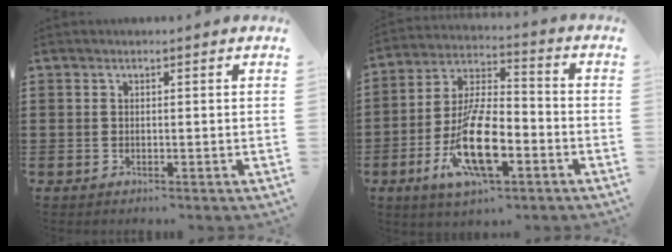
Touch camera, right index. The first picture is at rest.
{"total": 13.4, "force": [-5.4, 5.2, 11.1], "torque": [-0.235, 0.002, -0.099]}